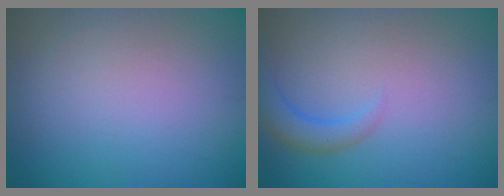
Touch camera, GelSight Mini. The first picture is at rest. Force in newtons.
{"total": 2.3, "press": 2.3, "slide": 0.3}